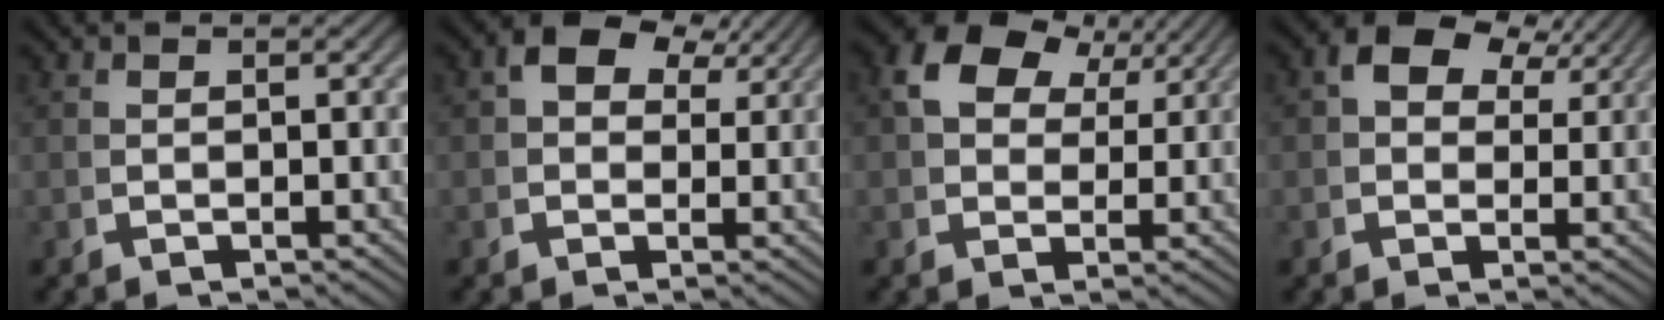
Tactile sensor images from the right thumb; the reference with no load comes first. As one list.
[{"total": 4.7, "force": [2.7, 2.6, 2.9], "torque": [-0.056, 0.008, 0.040]}, {"total": 7.2, "force": [3.4, 4.7, 4.3], "torque": [-0.091, -0.006, 0.063]}, {"total": 5.5, "force": [3.0, 3.0, 3.4], "torque": [-0.062, 0.011, 0.046]}]